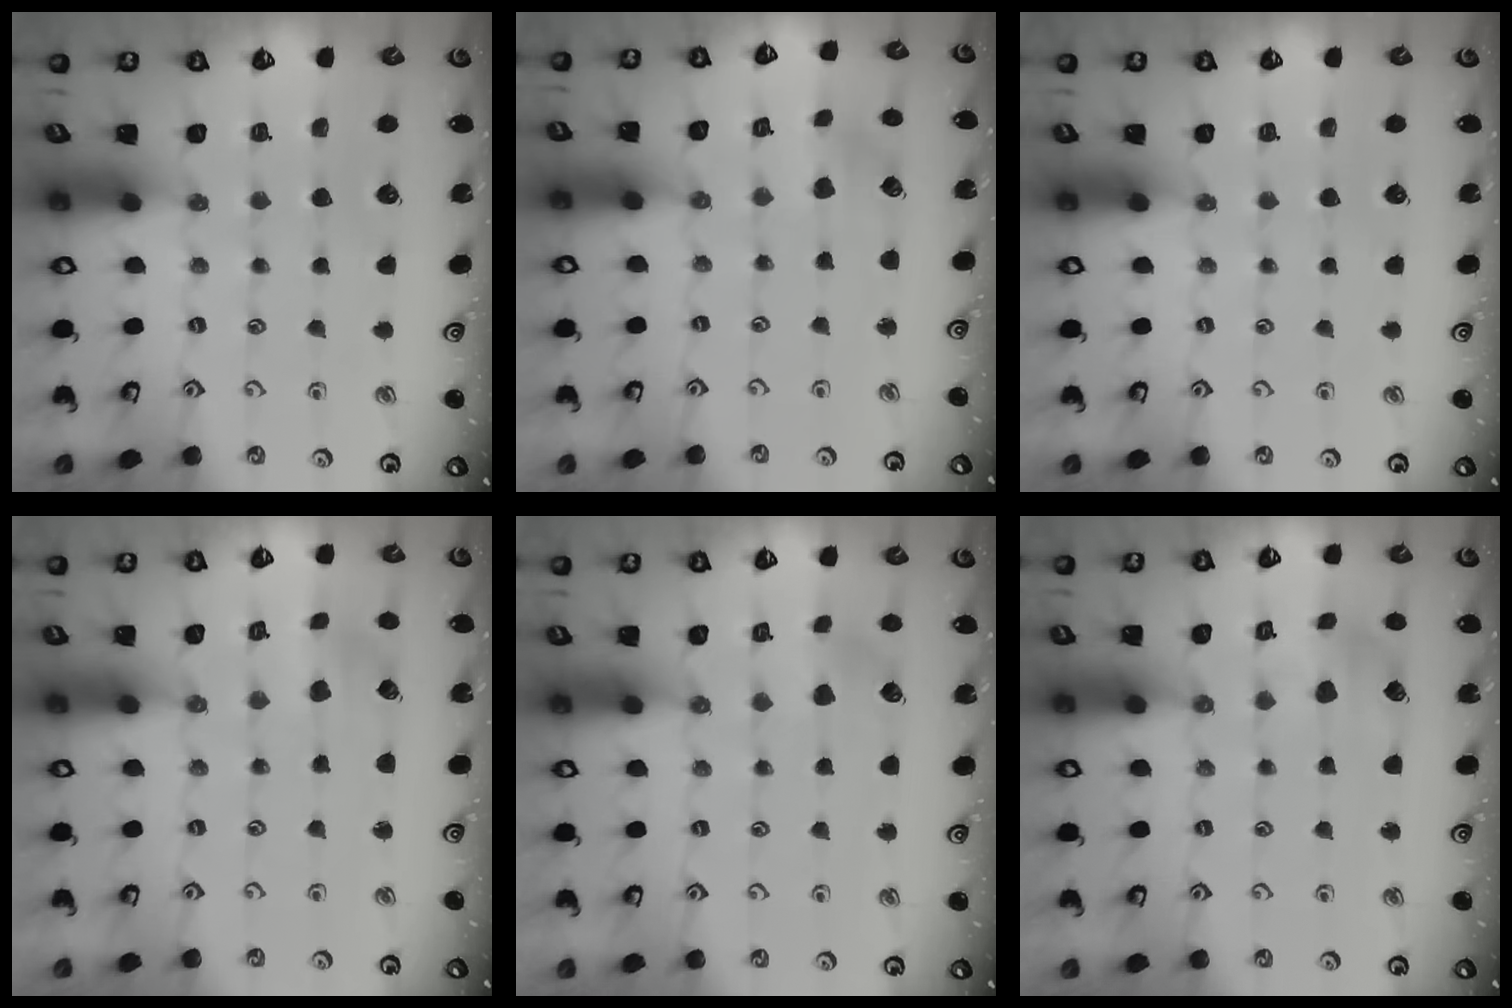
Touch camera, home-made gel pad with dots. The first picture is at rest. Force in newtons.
{"total": 2.5, "press": 2.5, "slide": 0.4}
{"total": 0.0}
{"total": 1.1, "press": 1.1, "slide": 0.2}
{"total": 3.0, "press": 3.0, "slide": 0.3}
{"total": 5.4, "press": 5.3, "slide": 0.7}